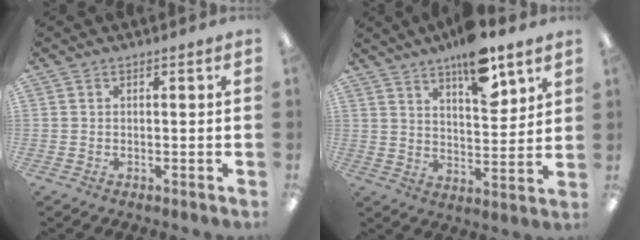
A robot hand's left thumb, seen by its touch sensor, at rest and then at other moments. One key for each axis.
{"total": 13.9, "fx": 10.8, "fy": 4.0, "fz": 7.8, "tx": -0.118, "ty": -0.066, "tz": 0.183}